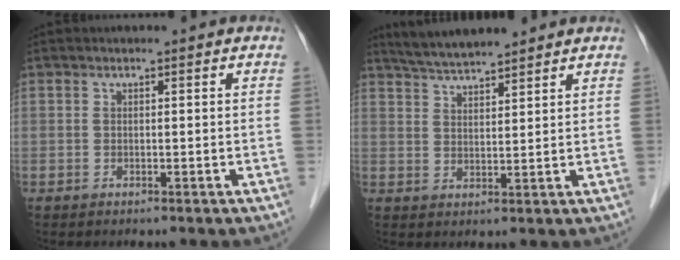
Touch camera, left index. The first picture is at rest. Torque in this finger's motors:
{"motor_torque": [-0.11, -0.15, 0.07, 0.02]}